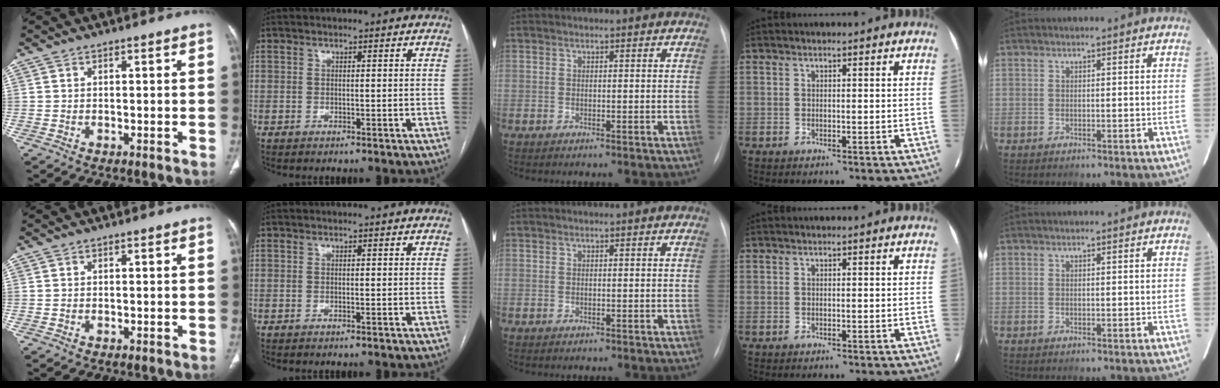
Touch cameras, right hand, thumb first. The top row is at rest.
{}